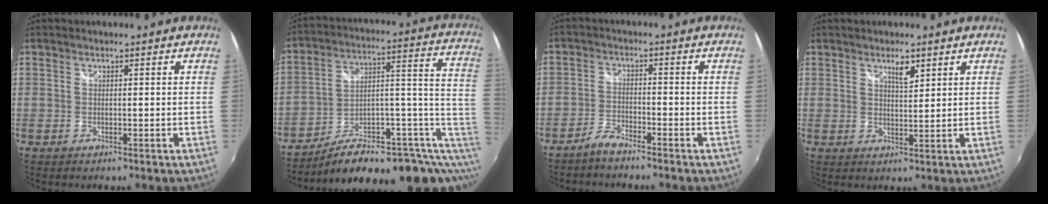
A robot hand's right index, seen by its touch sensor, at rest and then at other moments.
{"total": 18.8, "force": [-2.1, 8.9, 16.5], "torque": [-0.221, 0.029, -0.024]}
{"total": 3.3, "force": [-3.0, 0.2, 1.2], "torque": [-0.044, 0.001, -0.063]}
{"total": 3.1, "force": [2.1, 0.6, 2.1], "torque": [-0.032, 0.001, 0.035]}